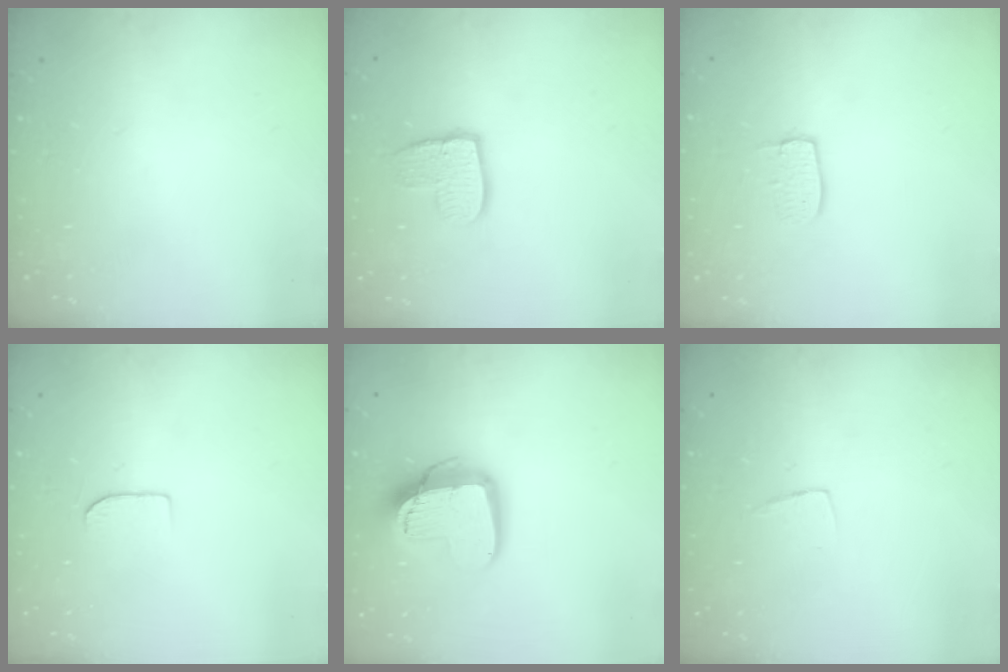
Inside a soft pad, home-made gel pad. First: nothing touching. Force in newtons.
{"total": 9.2, "press": 9.2, "slide": 0.6}
{"total": 5.8, "press": 5.8, "slide": 0.4}
{"total": 5.0, "press": 5.0, "slide": 0.5}
{"total": 14.6, "press": 14.6, "slide": 1.1}
{"total": 3.8, "press": 3.7, "slide": 0.3}